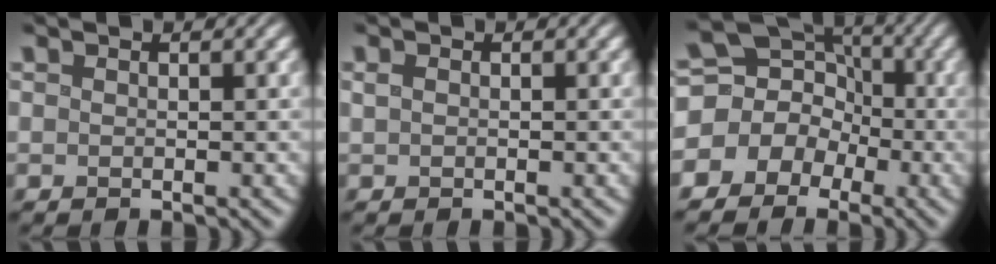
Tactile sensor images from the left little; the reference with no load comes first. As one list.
[{"total": 0.6, "force": [0.1, 0.4, 0.4], "torque": [-0.012, 0.001, 0.002]}, {"total": 8.7, "force": [-1.6, 8.0, 3.1], "torque": [-0.038, 0.047, -0.065]}]